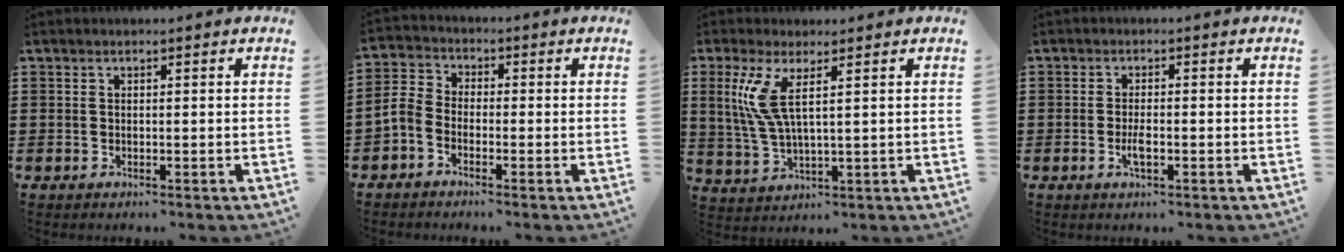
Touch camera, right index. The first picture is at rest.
{"total": 3.8, "force": [-2.7, 2.1, 1.6], "torque": [-0.055, 0.001, -0.061]}
{"total": 6.5, "force": [2.4, 1.5, 5.9], "torque": [-0.152, -0.012, 0.033]}
{"total": 2.5, "force": [-0.8, 0.6, 2.3], "torque": [-0.050, -0.004, -0.015]}